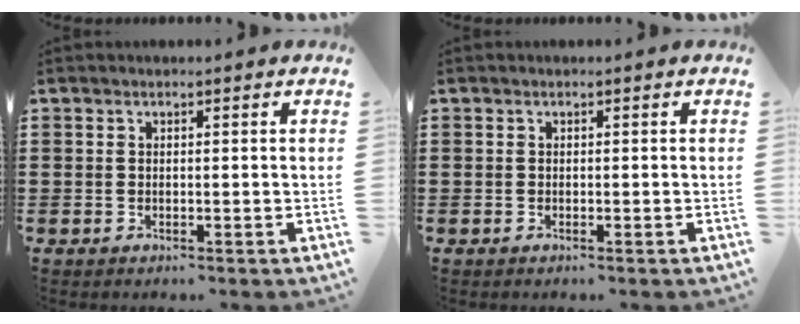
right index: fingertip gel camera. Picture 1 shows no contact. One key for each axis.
{"total": 0.0}